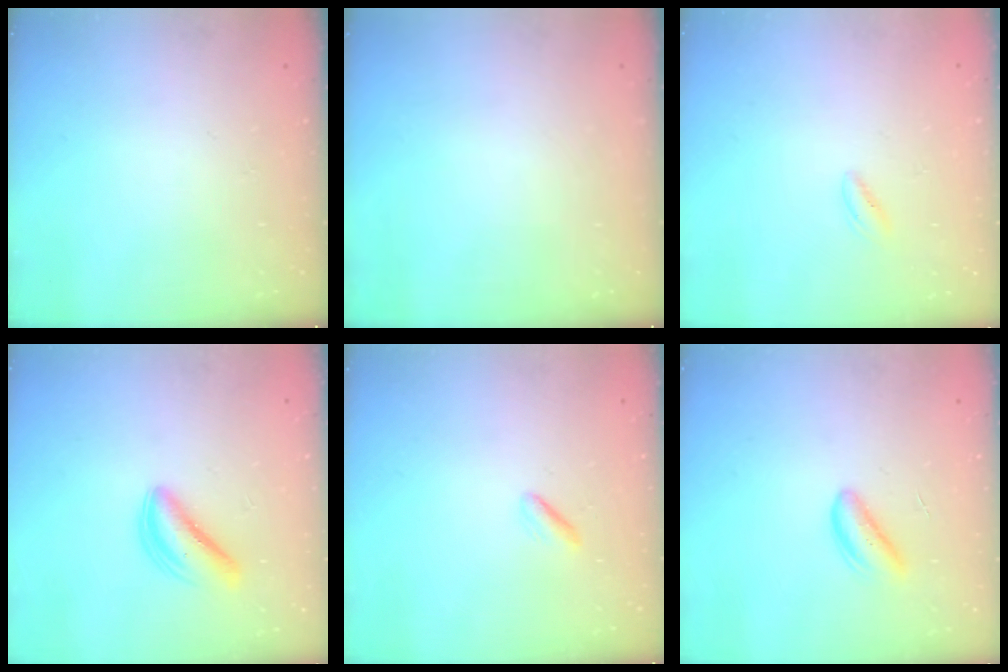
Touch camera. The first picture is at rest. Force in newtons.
{"total": 0.0}
{"total": 1.0, "press": 0.9, "slide": 0.5}
{"total": 5.2, "press": 5.1, "slide": 0.5}
{"total": 1.7, "press": 1.6, "slide": 0.6}
{"total": 2.9, "press": 2.9, "slide": 0.5}